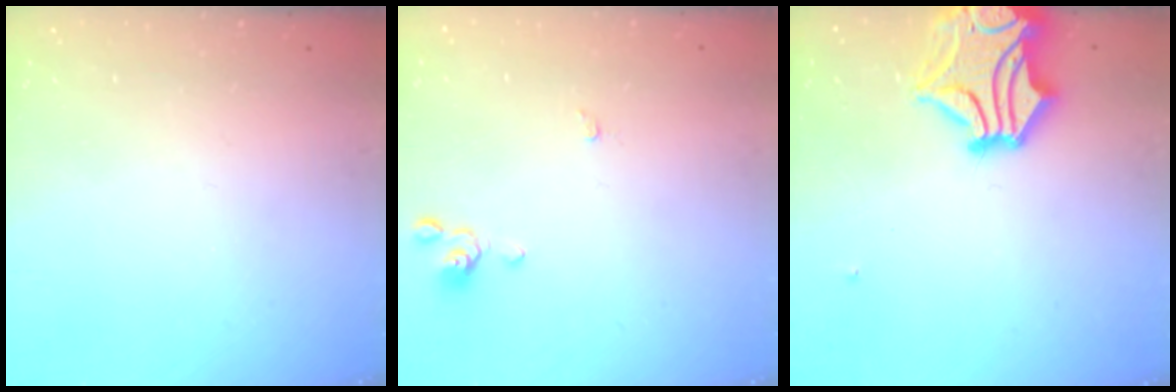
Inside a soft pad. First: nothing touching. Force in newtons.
{"total": 0.0}
{"total": 6.1, "press": 5.7, "slide": 2.2}